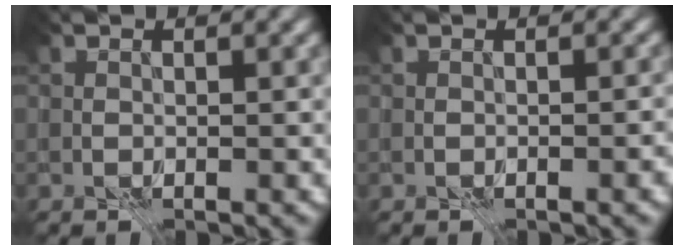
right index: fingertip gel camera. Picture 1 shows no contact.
{"total": 1.0, "force": [-0.6, 0.2, 0.7], "torque": [-0.011, 0.002, -0.008]}